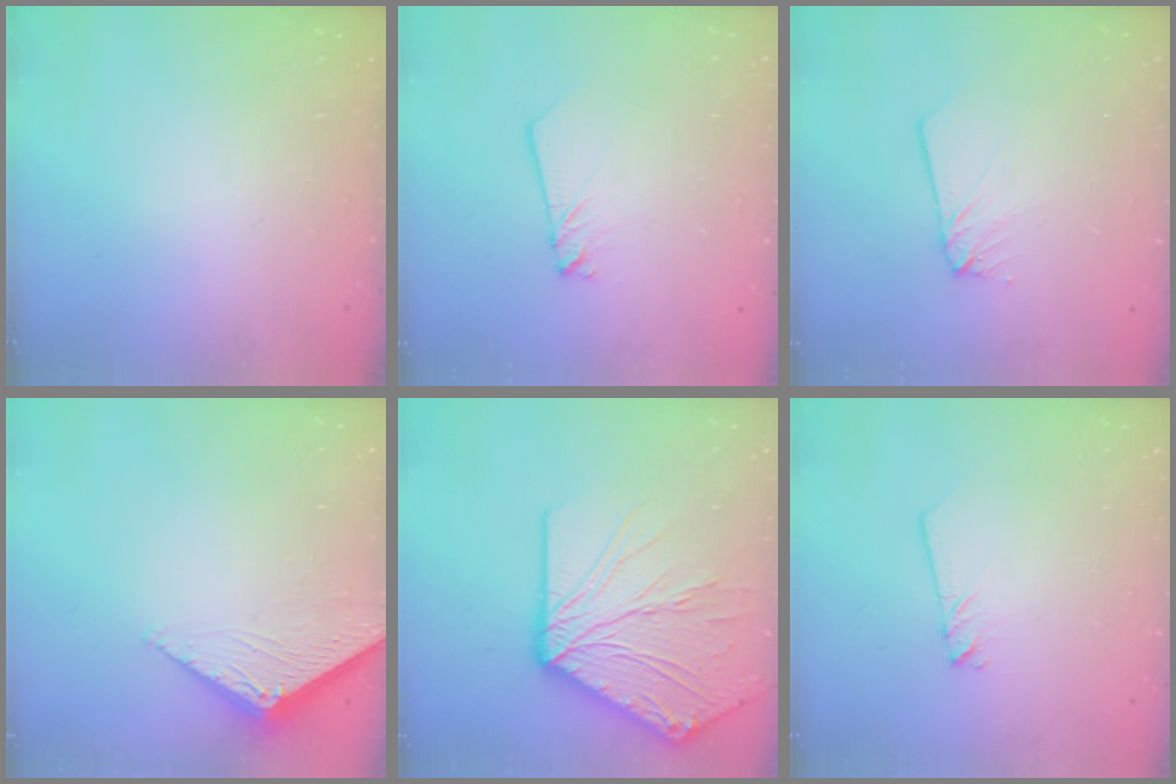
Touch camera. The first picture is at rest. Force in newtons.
{"total": 2.4, "press": 2.4, "slide": 0.2}
{"total": 3.0, "press": 3.0, "slide": 0.3}
{"total": 2.8, "press": 2.8, "slide": 0.3}
{"total": 22.4, "press": 22.3, "slide": 2.8}
{"total": 2.0, "press": 2.0, "slide": 0.1}